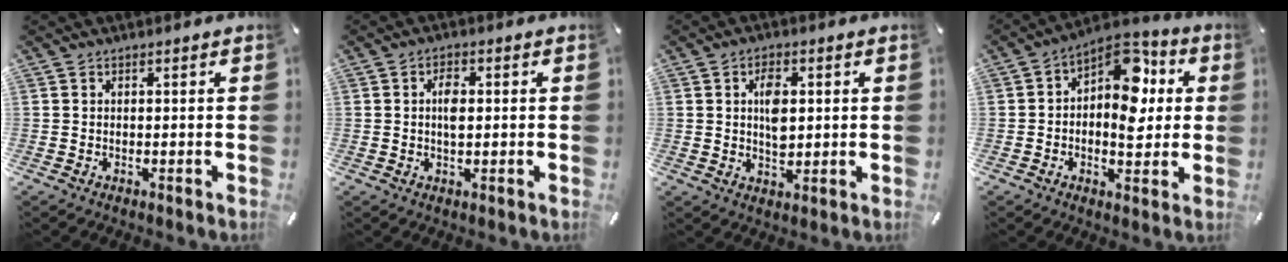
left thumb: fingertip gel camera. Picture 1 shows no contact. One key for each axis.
{"total": 3.5, "fx": 0.4, "fy": 1.8, "fz": 2.9, "tx": -0.053, "ty": 0.003, "tz": 0.003}
{"total": 6.0, "fx": 1.1, "fy": 3.6, "fz": 4.7, "tx": -0.081, "ty": -0.003, "tz": 0.010}
{"total": 12.9, "fx": 2.5, "fy": 8.3, "fz": 9.5, "tx": -0.126, "ty": -0.020, "tz": 0.043}